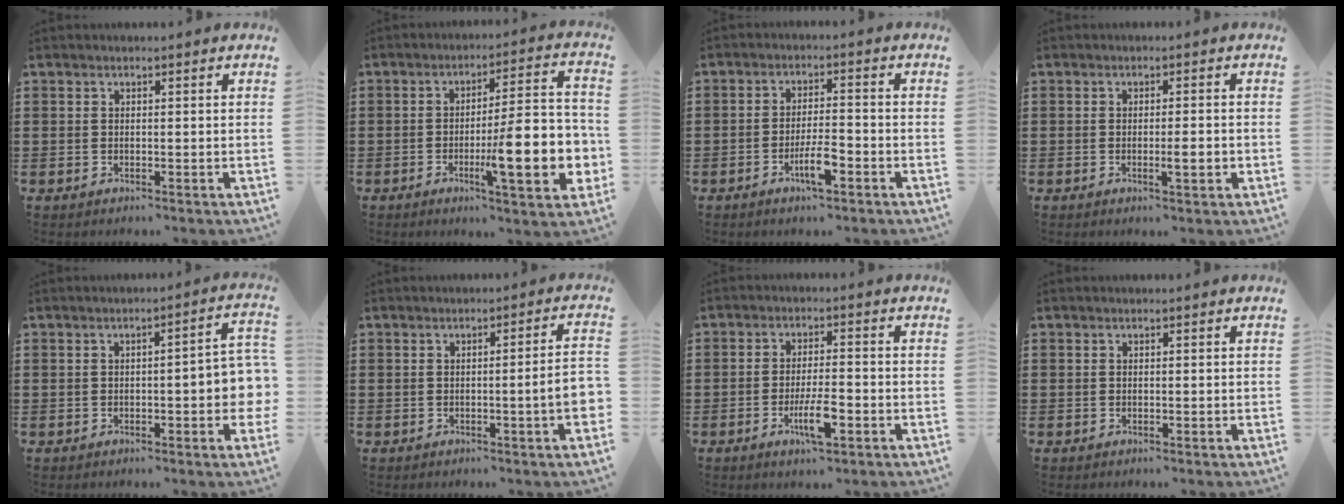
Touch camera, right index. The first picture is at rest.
{"total": 14.5, "force": [-3.6, 3.1, 13.7], "torque": [-0.209, -0.012, -0.056]}
{"total": 5.1, "force": [-2.5, 1.1, 4.3], "torque": [-0.091, -0.005, -0.049]}
{"total": 3.0, "force": [-0.6, 0.4, 2.9], "torque": [-0.048, -0.004, -0.010]}
{"total": 5.4, "force": [-1.0, 1.1, 5.2], "torque": [-0.070, -0.008, -0.017]}
{"total": 5.0, "force": [-0.9, 0.1, 4.9], "torque": [-0.072, -0.011, -0.015]}
{"total": 5.8, "force": [-2.3, 1.3, 5.2], "torque": [-0.103, -0.009, -0.043]}
{"total": 0.0}